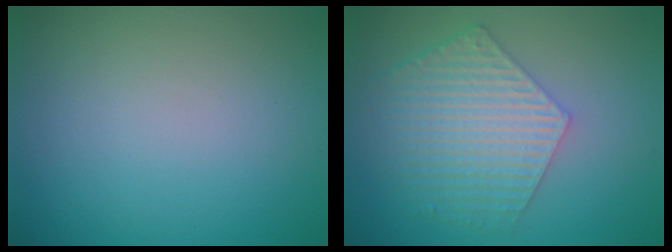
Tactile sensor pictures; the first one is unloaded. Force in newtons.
{"total": 5.8, "press": 4.4, "slide": 3.9}